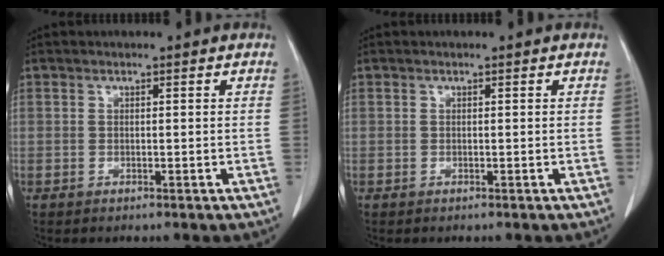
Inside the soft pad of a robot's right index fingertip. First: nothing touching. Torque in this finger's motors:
{"motor_torque": [0.00, 0.00, 0.00, 0.00]}